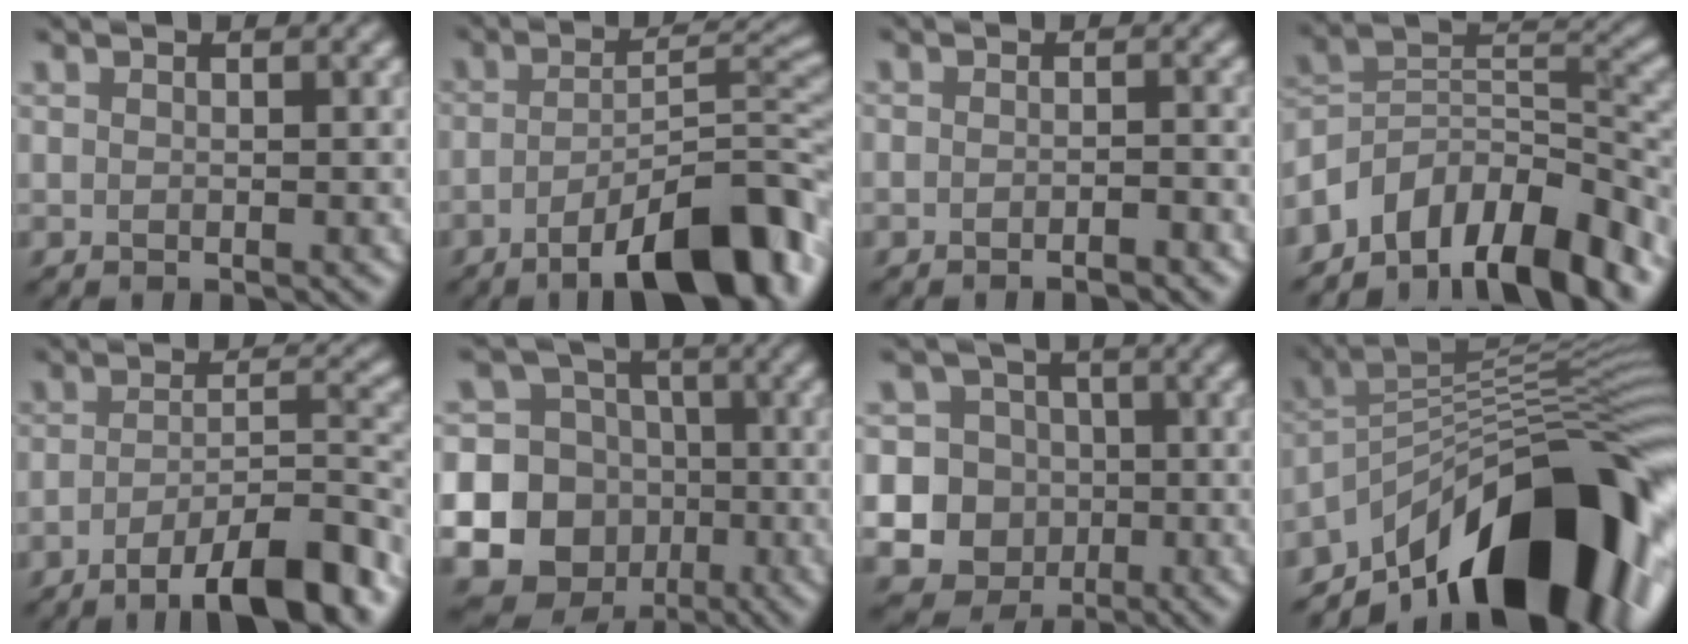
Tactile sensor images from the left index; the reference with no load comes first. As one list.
[{"total": 12.0, "force": [-6.9, 3.4, 9.1], "torque": [-0.129, -0.001, -0.111]}, {"total": 1.3, "force": [-1.2, 0.0, 0.4], "torque": [-0.003, -0.002, -0.022]}, {"total": 11.0, "force": [-8.0, 4.4, 6.1], "torque": [-0.088, 0.016, -0.159]}, {"total": 9.2, "force": [-6.3, 2.1, 6.3], "torque": [-0.088, 0.005, -0.105]}, {"total": 18.6, "force": [-4.5, 17.6, 3.6], "torque": [-0.112, -0.008, -0.100]}, {"total": 10.2, "force": [-1.7, 9.7, 2.4], "torque": [-0.053, 0.018, -0.059]}, {"total": 16.4, "force": [-9.8, 6.0, 11.7], "torque": [-0.165, 0.018, -0.175]}]